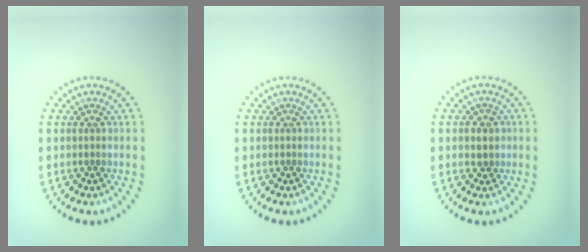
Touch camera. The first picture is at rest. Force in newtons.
{"total": 0.0}
{"total": 1.1, "press": 1.0, "slide": 0.6}